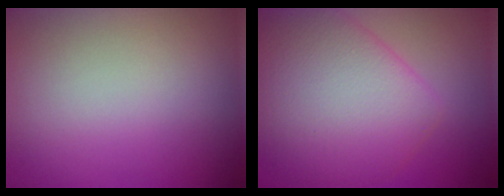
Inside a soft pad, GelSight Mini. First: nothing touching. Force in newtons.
{"total": 8.4, "press": 8.4, "slide": 0.1}